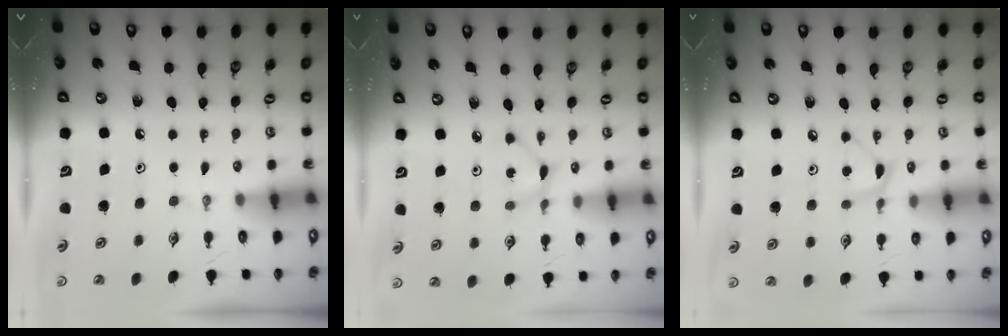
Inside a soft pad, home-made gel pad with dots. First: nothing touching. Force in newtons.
{"total": 2.9, "press": 2.9, "slide": 0.2}
{"total": 5.4, "press": 5.4, "slide": 0.6}